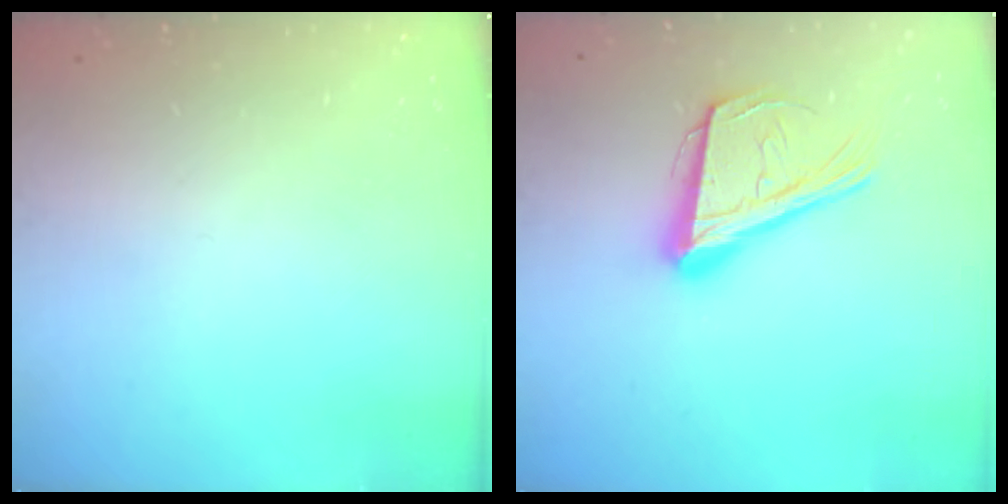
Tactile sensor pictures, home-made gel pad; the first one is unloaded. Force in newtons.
{"total": 20.2, "press": 19.6, "slide": 4.7}